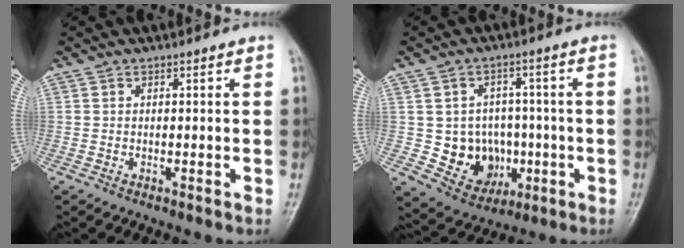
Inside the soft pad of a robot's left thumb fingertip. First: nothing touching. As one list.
[{"total": 10.4, "force": [-1.5, 9.1, 5.0], "torque": [-0.025, 0.013, -0.008]}]